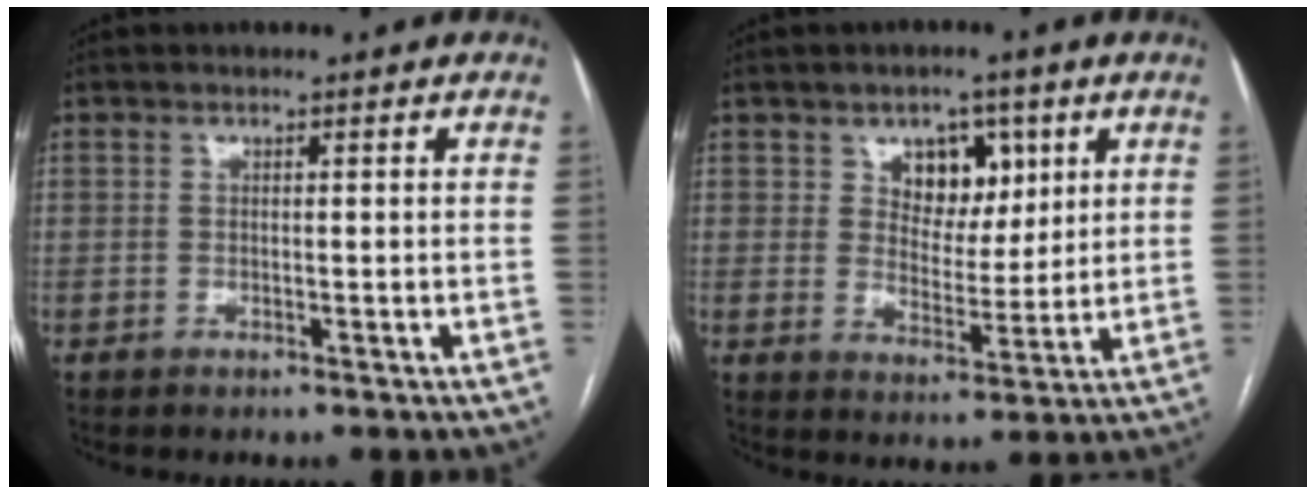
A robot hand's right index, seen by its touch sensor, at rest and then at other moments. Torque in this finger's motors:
{"motor_torque": [0.22, 0.23, 0.07, 0.05]}